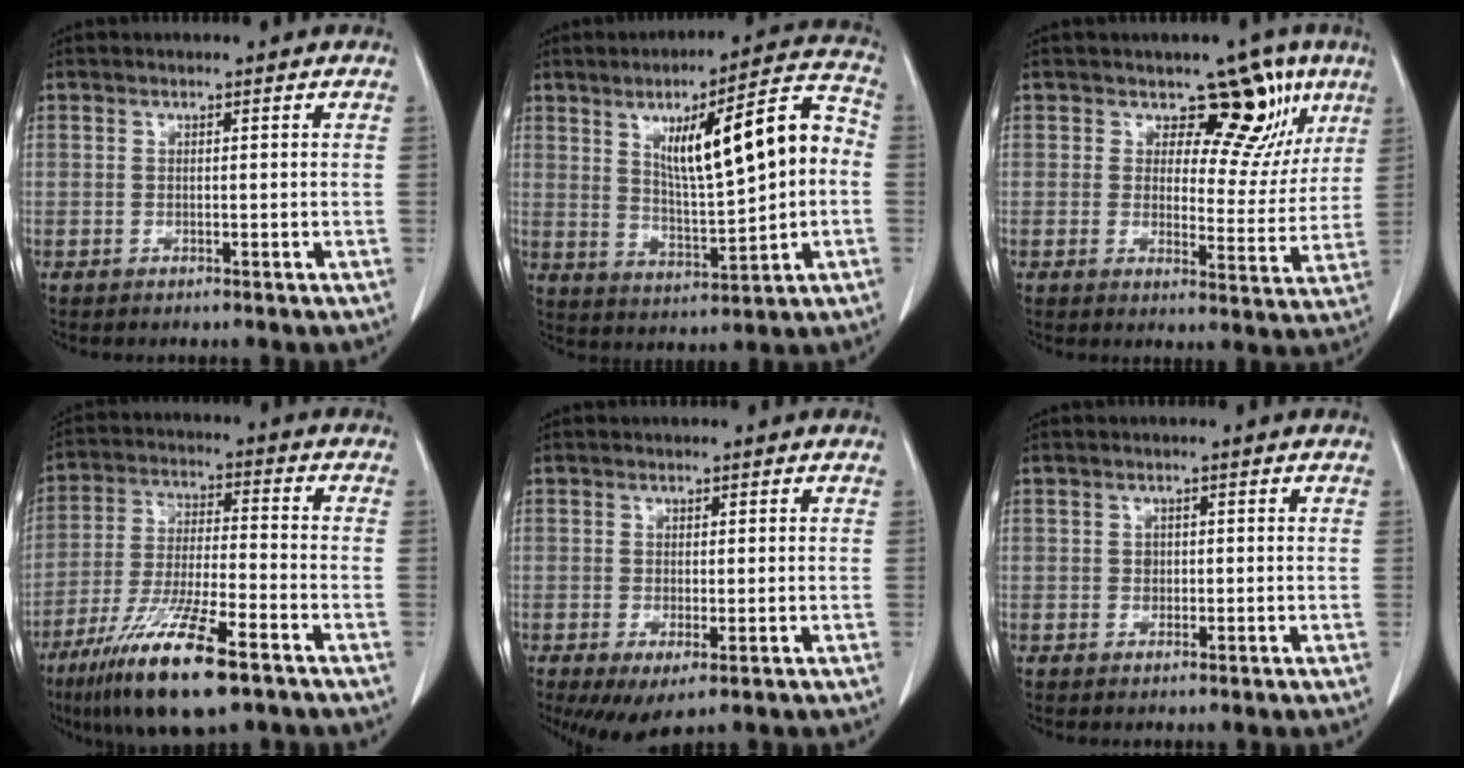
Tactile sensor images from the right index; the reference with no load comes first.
{"total": 15.2, "force": [2.1, 2.9, 14.8], "torque": [-0.220, 0.032, 0.040]}
{"total": 9.7, "force": [5.9, 5.6, 5.3], "torque": [-0.047, -0.001, 0.067]}
{"total": 15.4, "force": [-9.4, 2.2, 12.0], "torque": [-0.239, -0.037, -0.169]}
{"total": 4.6, "force": [-2.0, 1.5, 3.9], "torque": [-0.058, -0.015, -0.023]}
{"total": 1.0, "force": [0.0, 0.9, 0.4], "torque": [-0.004, 0.002, 0.001]}